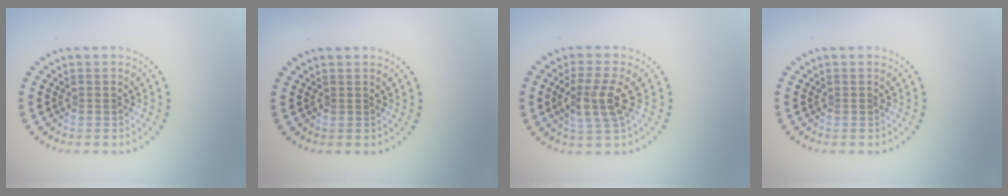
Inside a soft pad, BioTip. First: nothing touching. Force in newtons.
{"total": 0.0}
{"total": 3.4, "press": 2.8, "slide": 1.8}
{"total": 0.0}